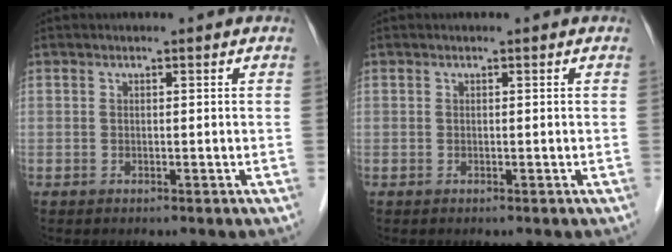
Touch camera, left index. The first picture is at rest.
{"total": 0.0}